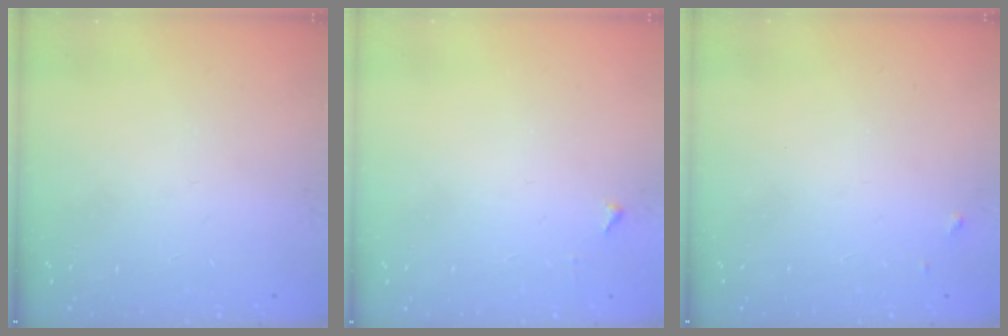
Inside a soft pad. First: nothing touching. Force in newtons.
{"total": 3.2, "press": 3.2, "slide": 0.4}
{"total": 3.5, "press": 3.5, "slide": 0.2}